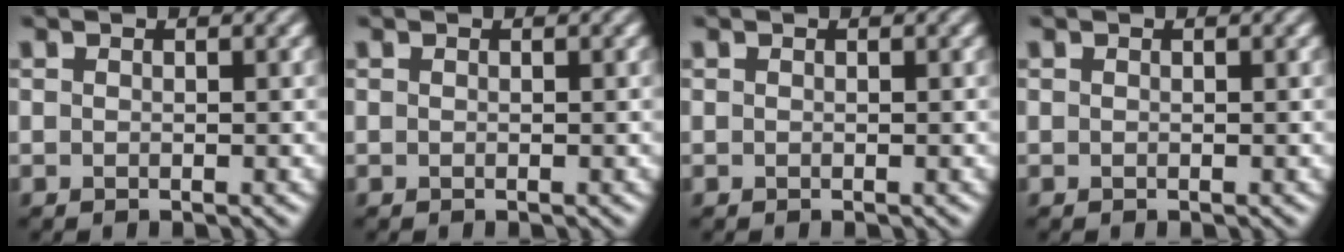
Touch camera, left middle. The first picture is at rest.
{"total": 0.0}
{"total": 0.0}
{"total": 0.0}